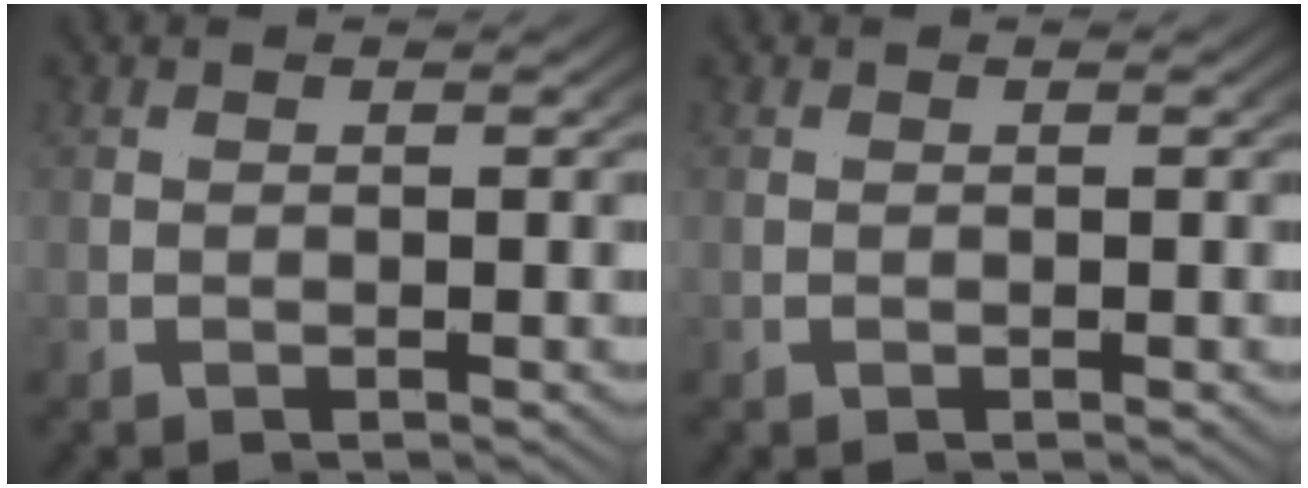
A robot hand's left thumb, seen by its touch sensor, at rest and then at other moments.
{"total": 0.0}